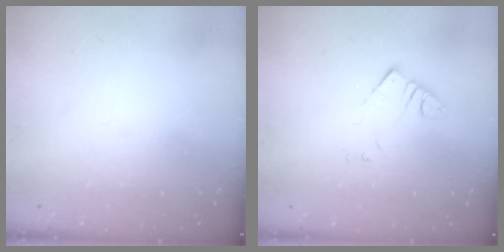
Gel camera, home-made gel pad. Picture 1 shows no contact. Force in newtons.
{"total": 3.5, "press": 3.5, "slide": 0.4}